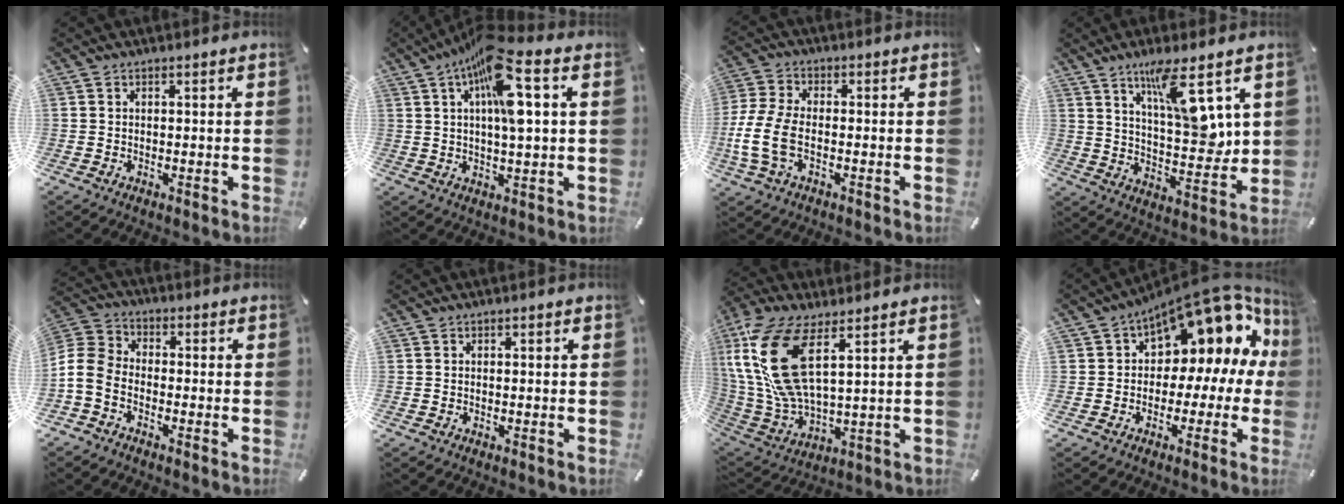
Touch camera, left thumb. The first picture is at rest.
{"total": 13.6, "force": [5.4, 3.4, 12.0], "torque": [-0.214, -0.018, 0.086]}
{"total": 9.3, "force": [-2.5, 5.3, 7.3], "torque": [-0.162, -0.003, -0.041]}
{"total": 13.5, "force": [7.7, 3.9, 10.4], "torque": [-0.165, -0.048, 0.130]}
{"total": 7.5, "force": [-3.5, 5.1, 4.2], "torque": [-0.098, 0.015, -0.065]}
{"total": 0.0}
{"total": 18.3, "force": [7.5, 7.7, 14.8], "torque": [-0.351, -0.033, 0.127]}
{"total": 13.7, "force": [8.1, 8.0, 7.8], "torque": [-0.099, -0.084, 0.132]}